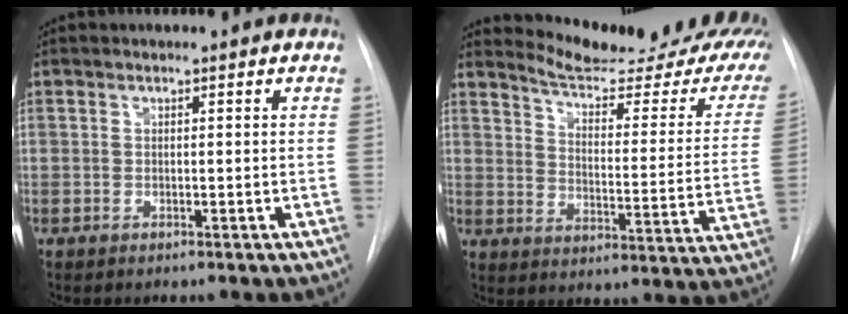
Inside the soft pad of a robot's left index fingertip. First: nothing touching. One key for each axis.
{"total": 19.6, "fx": 17.9, "fy": 2.7, "fz": 7.5, "tx": -0.088, "ty": -0.092, "tz": 0.211}